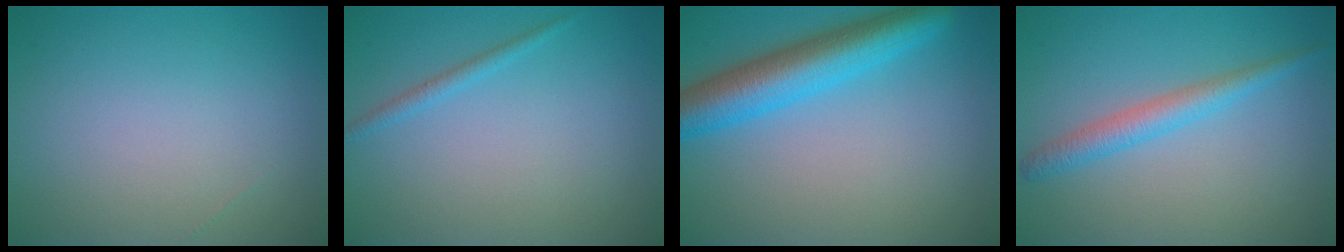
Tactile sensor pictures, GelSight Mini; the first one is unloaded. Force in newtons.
{"total": 1.1, "press": 1.0, "slide": 0.1}
{"total": 6.6, "press": 6.5, "slide": 0.3}
{"total": 2.6, "press": 2.6, "slide": 0.0}